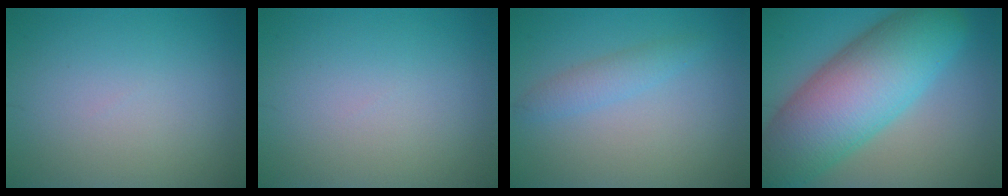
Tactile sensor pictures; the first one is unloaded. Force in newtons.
{"total": 0.0}
{"total": 2.0, "press": 2.0, "slide": 0.1}
{"total": 12.9, "press": 12.9, "slide": 0.5}